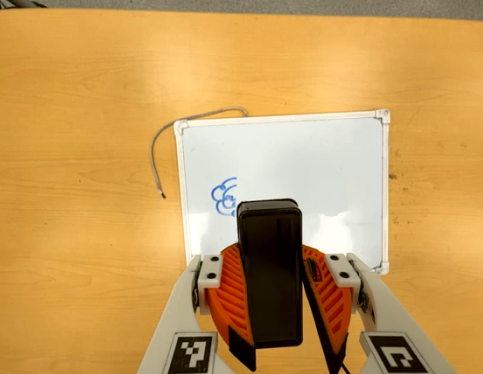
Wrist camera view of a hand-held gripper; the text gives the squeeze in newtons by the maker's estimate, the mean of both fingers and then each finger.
{"total": 8.8, "left": 9.3, "right": 8.3}